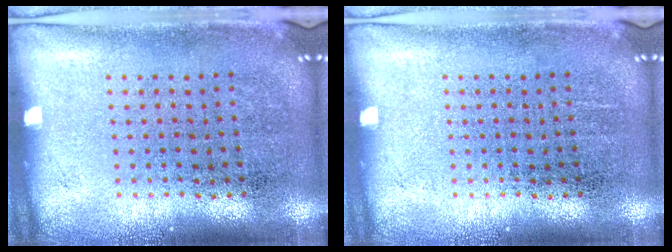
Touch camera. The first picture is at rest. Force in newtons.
{"total": 0.0}